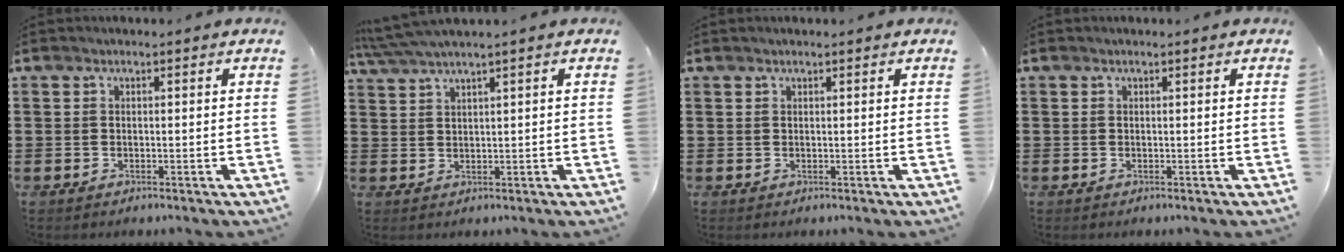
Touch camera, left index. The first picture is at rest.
{"total": 2.7, "force": [2.1, -0.3, 1.7], "torque": [-0.048, -0.005, 0.035]}
{"total": 0.5, "force": [0.4, 0.0, 0.3], "torque": [-0.007, -0.001, 0.008]}
{"total": 0.0}